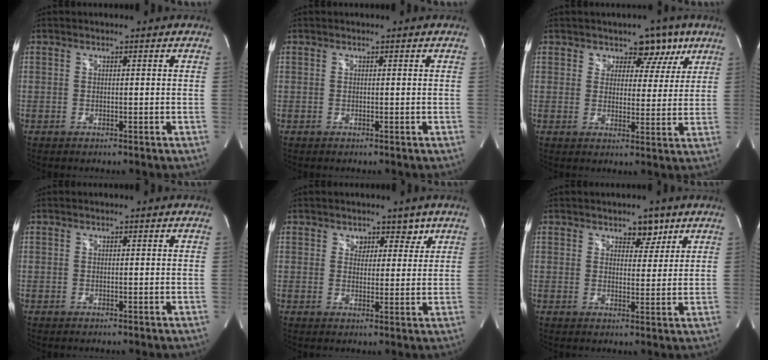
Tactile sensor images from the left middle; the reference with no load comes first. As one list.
[{"total": 0.0}, {"total": 6.1, "force": [3.9, 4.3, 2.0], "torque": [-0.003, 0.003, 0.049]}, {"total": 0.0}, {"total": 3.5, "force": [2.2, 2.5, 0.9], "torque": [0.001, 0.002, 0.033]}, {"total": 3.5, "force": [2.4, 2.0, 1.7], "torque": [-0.016, 0.000, 0.036]}]